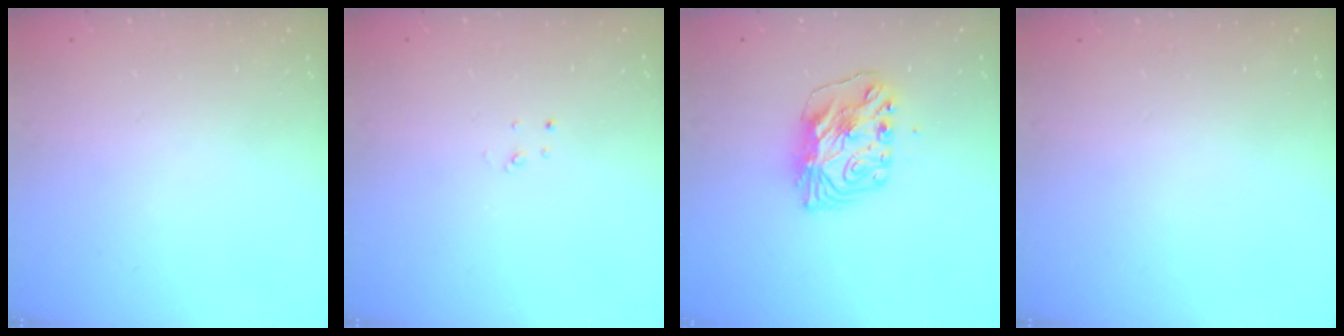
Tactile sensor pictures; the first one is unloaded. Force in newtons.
{"total": 2.2, "press": 2.2, "slide": 0.2}
{"total": 8.8, "press": 8.7, "slide": 0.8}
{"total": 0.0}